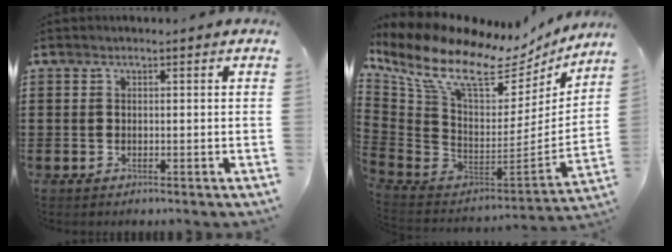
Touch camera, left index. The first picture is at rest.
{"total": 12.9, "force": [8.4, 4.9, 8.4], "torque": [-0.201, -0.063, 0.138]}